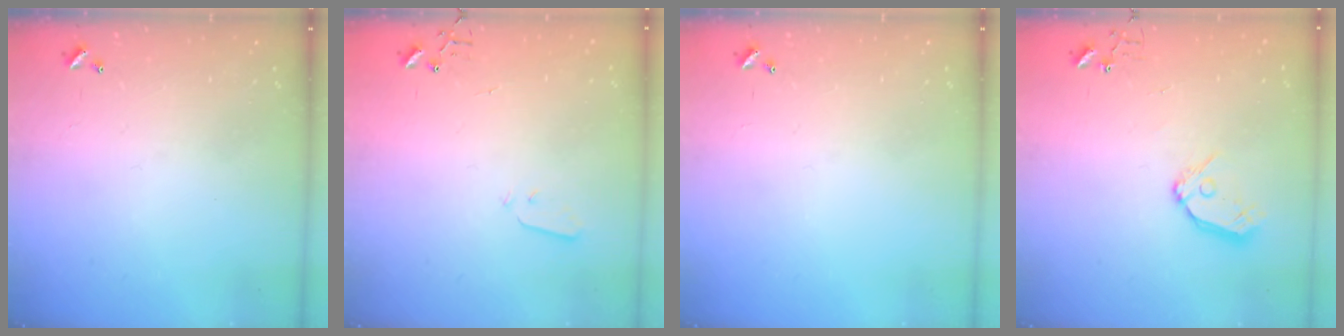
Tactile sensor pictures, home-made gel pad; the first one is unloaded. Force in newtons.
{"total": 2.2, "press": 2.2, "slide": 0.4}
{"total": 0.0}
{"total": 9.4, "press": 9.3, "slide": 1.1}